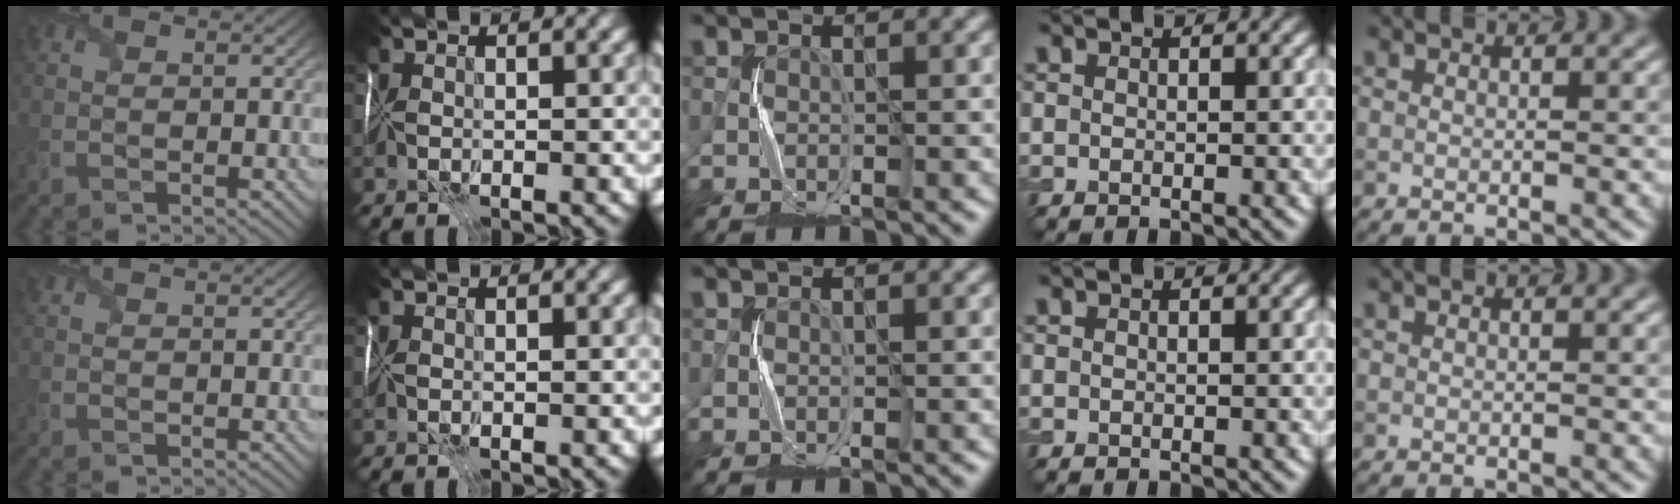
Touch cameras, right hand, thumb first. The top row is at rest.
{}